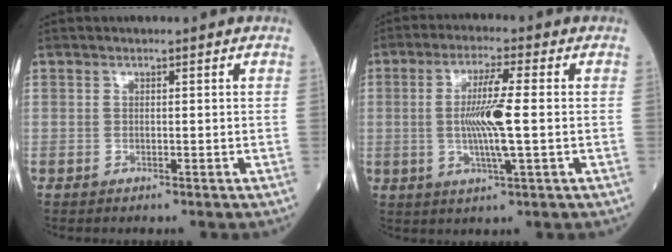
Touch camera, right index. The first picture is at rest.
{"total": 8.2, "force": [-0.3, 0.1, 8.2], "torque": [-0.157, -0.005, -0.008]}